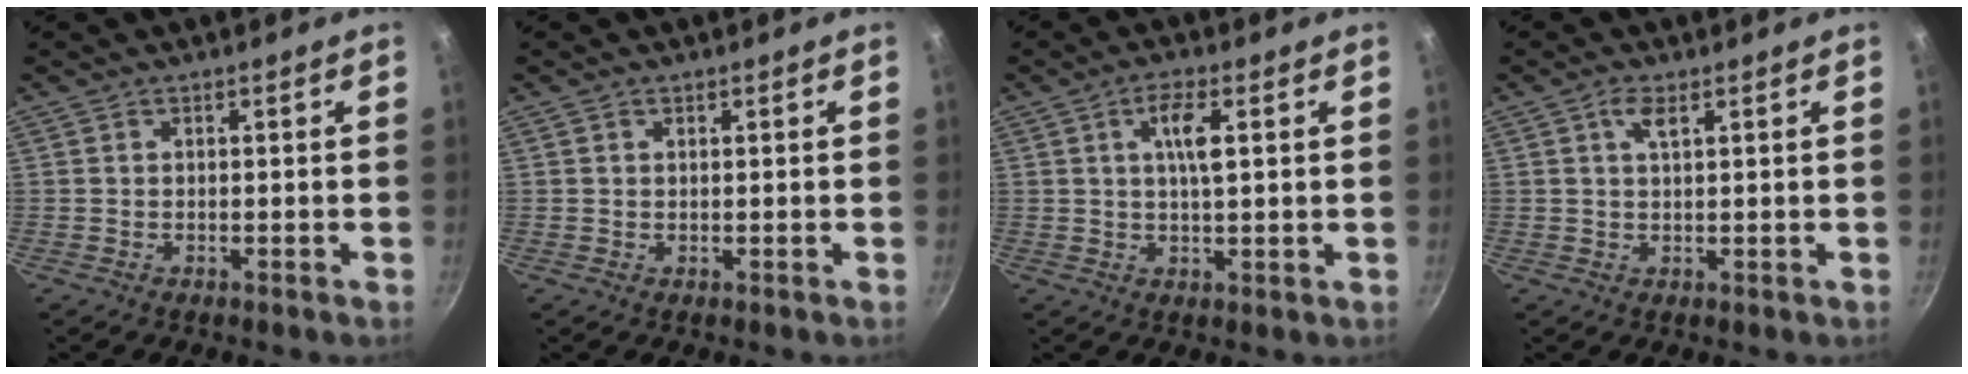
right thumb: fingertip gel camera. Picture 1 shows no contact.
{"total": 0.7, "force": [0.4, 0.5, 0.2], "torque": [-0.002, 0.000, 0.007]}
{"total": 5.3, "force": [1.5, 1.6, 4.9], "torque": [-0.085, 0.001, 0.026]}
{"total": 2.8, "force": [1.2, 1.1, 2.3], "torque": [-0.041, -0.001, 0.025]}